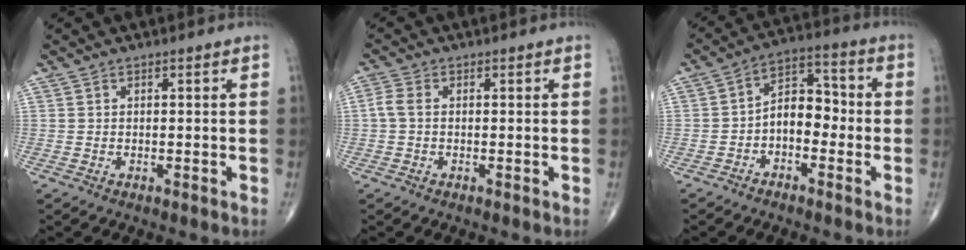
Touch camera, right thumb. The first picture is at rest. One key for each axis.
{"total": 2.5, "fx": 0.0, "fy": 1.6, "fz": 2.0, "tx": -0.047, "ty": 0.005, "tz": -0.006}
{"total": 7.9, "fx": -1.9, "fy": 5.1, "fz": 5.8, "tx": -0.069, "ty": 0.037, "tz": -0.046}